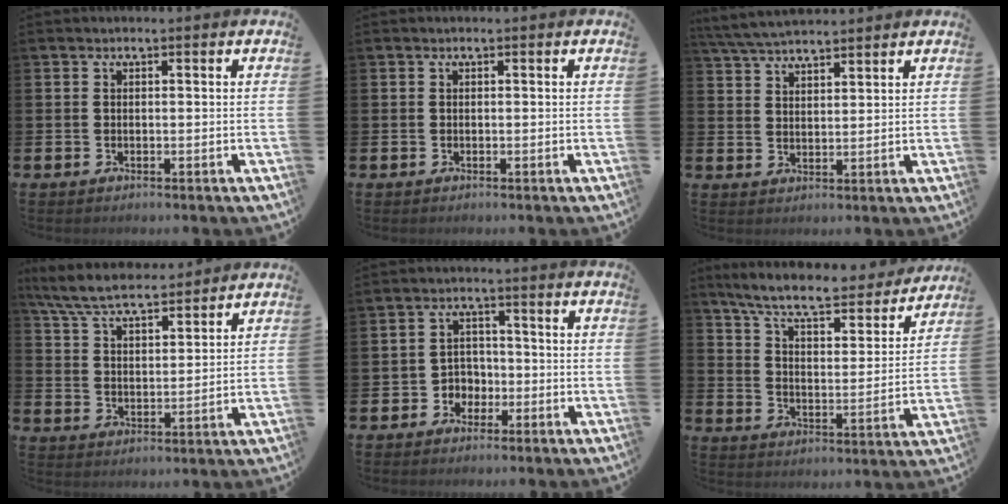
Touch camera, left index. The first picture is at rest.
{"total": 0.0}
{"total": 5.0, "force": [4.8, 0.6, 1.1], "torque": [-0.042, -0.016, 0.089]}
{"total": 7.5, "force": [7.0, 1.2, 2.4], "torque": [-0.077, -0.033, 0.128]}
{"total": 3.2, "force": [-1.6, 2.7, 0.7], "torque": [-0.030, 0.005, -0.036]}
{"total": 8.6, "force": [7.7, 1.5, 3.4], "torque": [-0.095, -0.051, 0.130]}